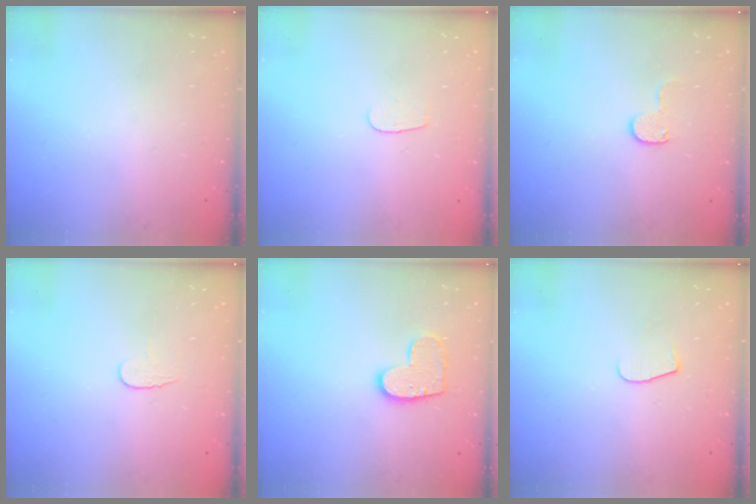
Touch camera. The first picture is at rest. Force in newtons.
{"total": 3.7, "press": 3.7, "slide": 0.4}
{"total": 4.5, "press": 4.5, "slide": 0.5}
{"total": 4.3, "press": 4.2, "slide": 0.4}
{"total": 10.2, "press": 10.1, "slide": 0.5}
{"total": 5.5, "press": 5.5, "slide": 0.5}